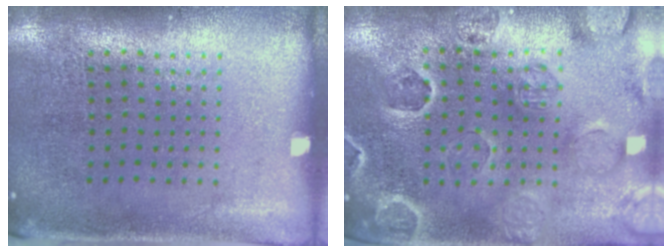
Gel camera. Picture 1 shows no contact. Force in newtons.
{"total": 2.7, "press": 2.6, "slide": 0.6}